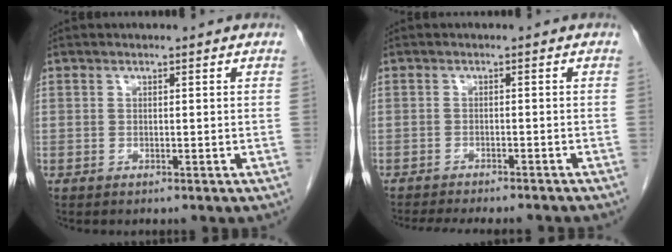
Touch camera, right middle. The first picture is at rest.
{"total": 11.3, "force": [-10.2, 2.1, 4.4], "torque": [-0.067, -0.010, -0.131]}